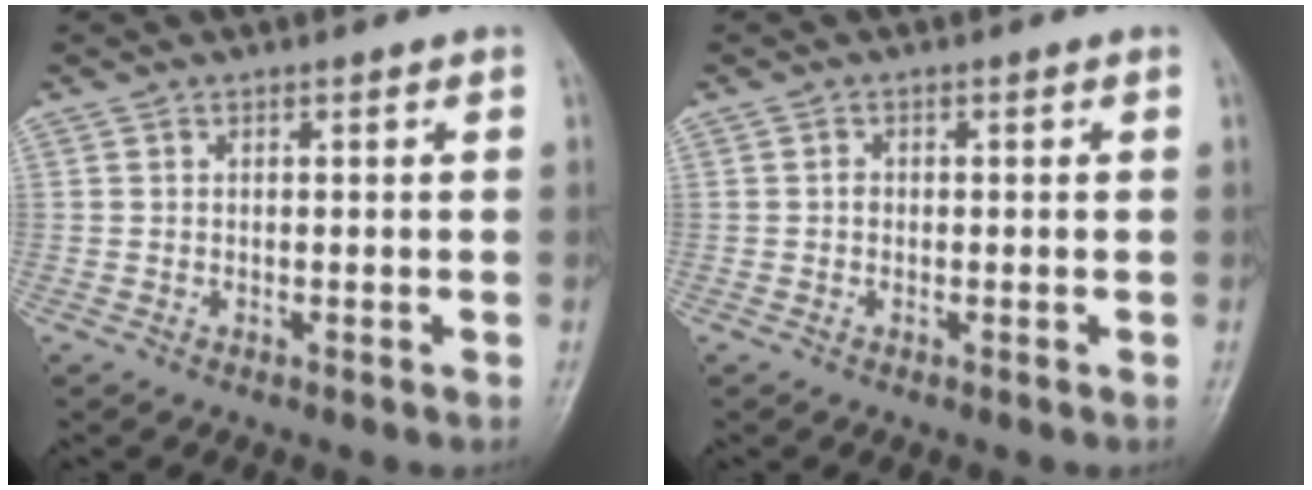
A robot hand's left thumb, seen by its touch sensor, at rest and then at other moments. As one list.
[{"total": 0.8, "force": [-0.1, 0.7, 0.4], "torque": [0.000, 0.003, -0.006]}]